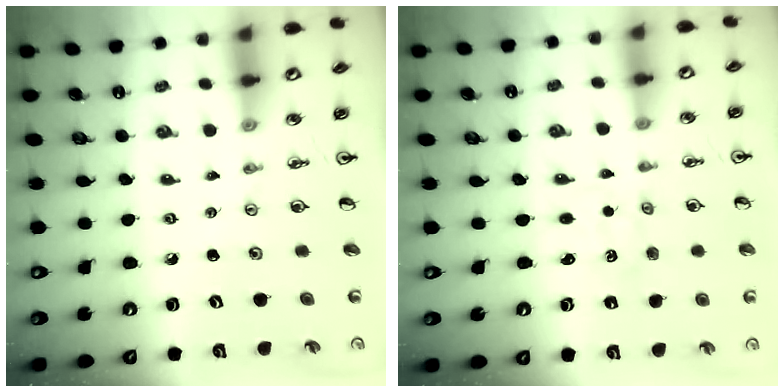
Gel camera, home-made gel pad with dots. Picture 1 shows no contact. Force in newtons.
{"total": 1.2, "press": 1.1, "slide": 0.2}